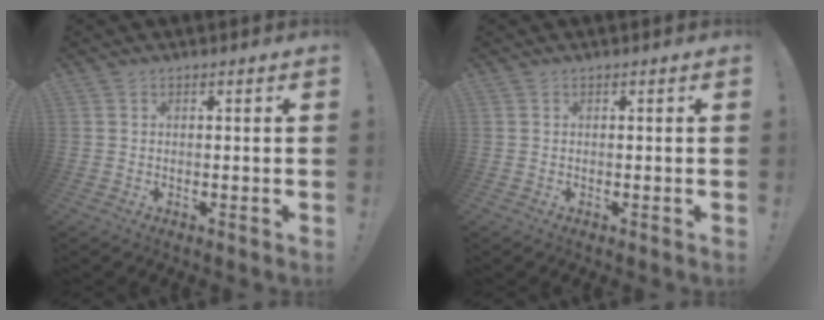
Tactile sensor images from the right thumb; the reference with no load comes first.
{"total": 0.0}